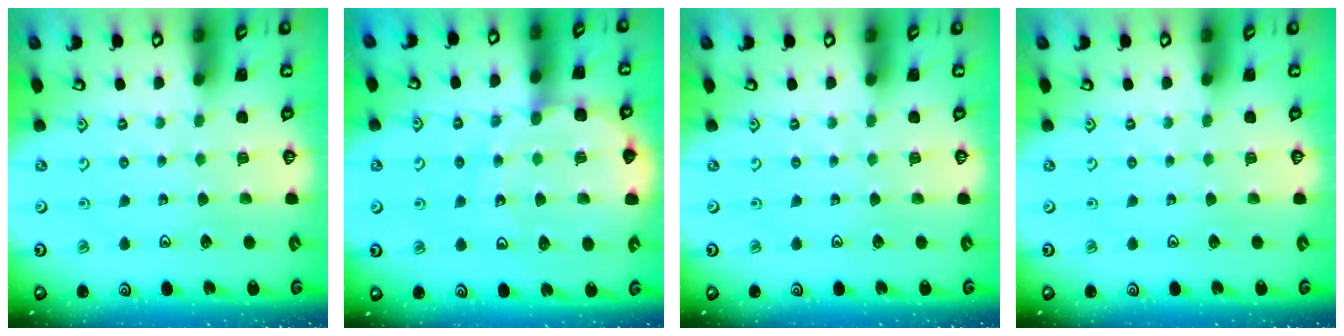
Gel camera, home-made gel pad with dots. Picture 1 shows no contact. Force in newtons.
{"total": 10.7, "press": 10.4, "slide": 2.1}
{"total": 0.0}
{"total": 0.0}